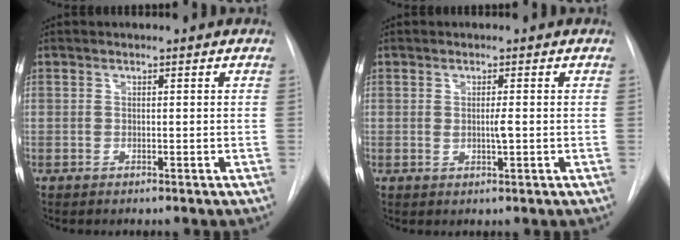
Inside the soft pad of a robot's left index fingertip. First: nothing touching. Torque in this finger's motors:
{"motor_torque": [0.17, 0.06, 0.00, 0.01]}